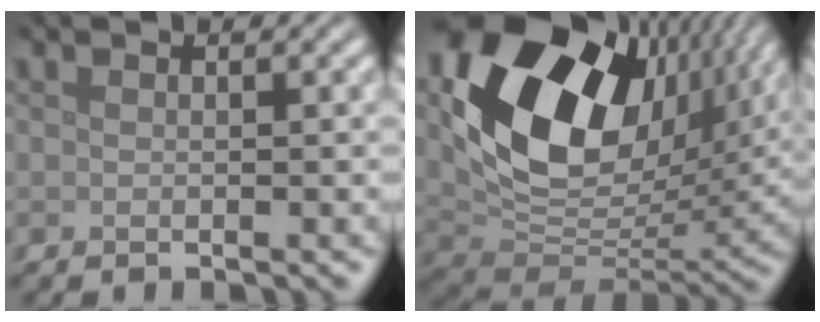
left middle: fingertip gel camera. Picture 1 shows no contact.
{"total": 16.6, "force": [6.2, 10.8, 11.0], "torque": [-0.215, 0.015, 0.115]}